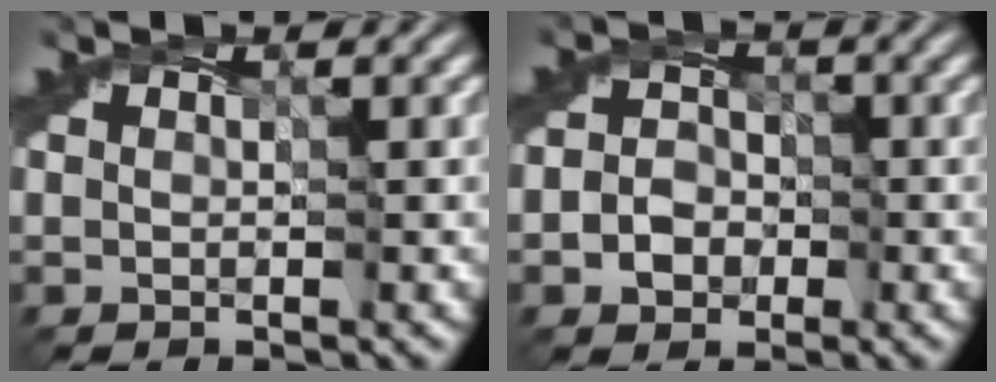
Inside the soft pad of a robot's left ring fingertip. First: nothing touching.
{"total": 2.7, "force": [-0.9, 2.3, 1.2], "torque": [-0.015, 0.000, -0.021]}